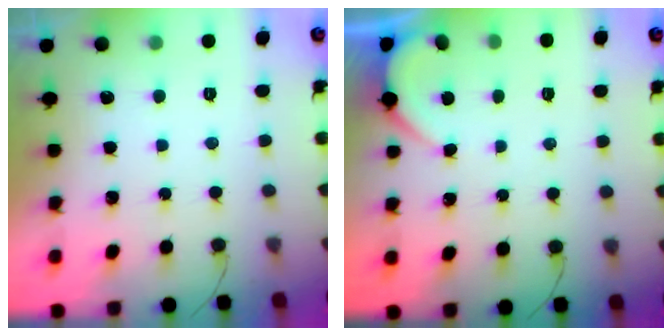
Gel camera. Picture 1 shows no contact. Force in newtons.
{"total": 2.1, "press": 2.1, "slide": 0.3}